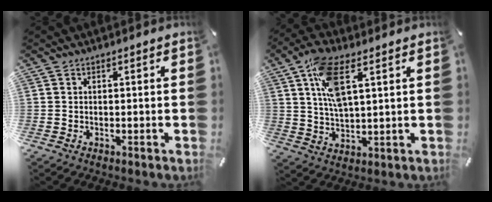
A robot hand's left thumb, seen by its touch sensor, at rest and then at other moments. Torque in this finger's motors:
{"motor_torque": [2.07, 2.29, 1.49, -1.24, 0.59]}